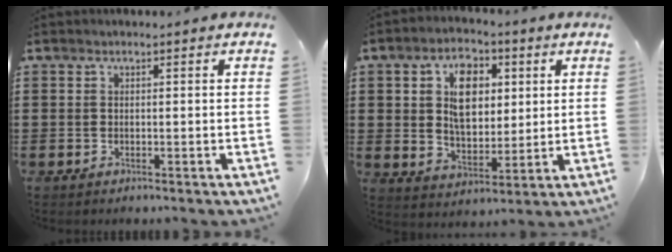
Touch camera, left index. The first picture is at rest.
{"total": 8.3, "force": [2.8, 5.2, 5.8], "torque": [-0.107, 0.011, 0.046]}